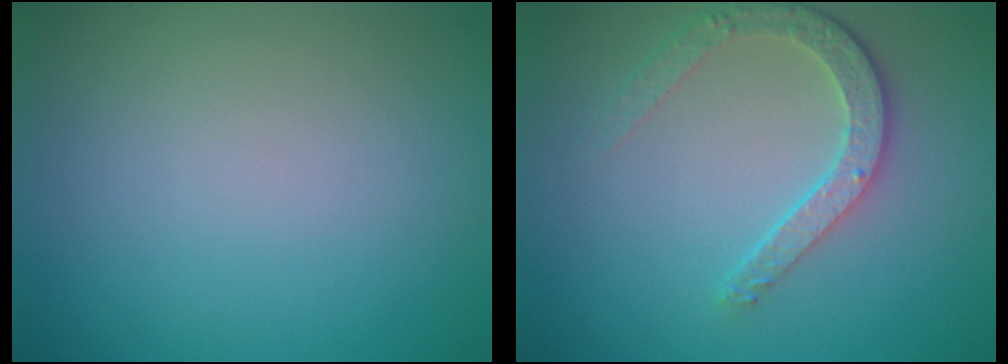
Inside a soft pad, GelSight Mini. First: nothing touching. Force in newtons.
{"total": 3.6, "press": 2.9, "slide": 2.2}